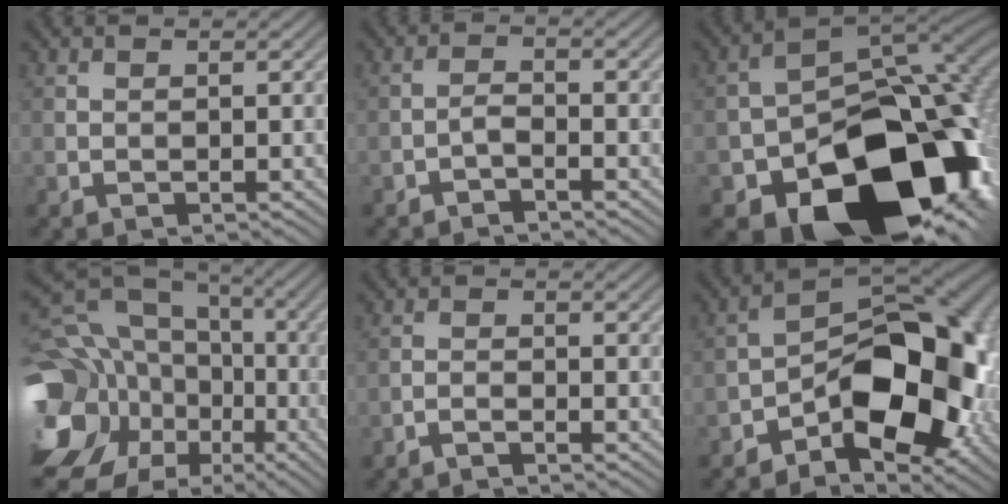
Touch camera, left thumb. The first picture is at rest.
{"total": 1.7, "force": [-1.3, 0.4, 0.9], "torque": [-0.019, 0.006, -0.031]}
{"total": 21.6, "force": [-9.4, 14.0, 13.6], "torque": [-0.196, -0.055, -0.125]}
{"total": 21.9, "force": [-4.9, 18.0, 11.4], "torque": [-0.261, -0.032, -0.098]}
{"total": 1.3, "force": [-1.2, 0.1, 0.5], "torque": [-0.008, 0.001, -0.027]}
{"total": 13.7, "force": [-4.8, 7.7, 10.3], "torque": [-0.130, 0.000, -0.089]}